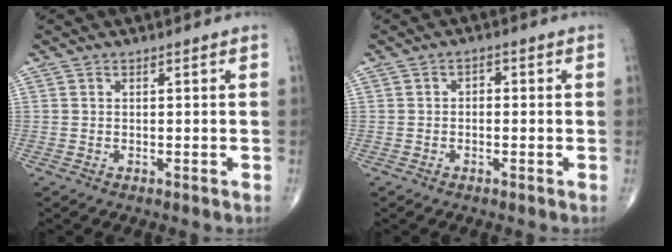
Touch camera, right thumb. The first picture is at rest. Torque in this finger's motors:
{"motor_torque": [-0.20, 0.01, 0.08, 0.23, 0.02]}